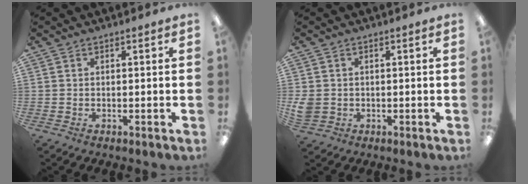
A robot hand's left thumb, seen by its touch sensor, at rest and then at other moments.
{"total": 3.2, "force": [-0.1, 3.0, 1.2], "torque": [-0.021, -0.001, -0.003]}